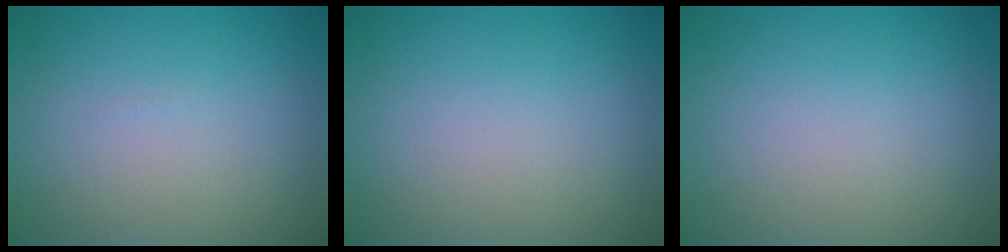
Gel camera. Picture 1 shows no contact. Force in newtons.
{"total": 0.0}
{"total": 0.0}